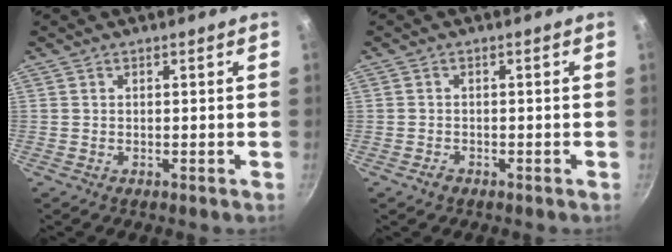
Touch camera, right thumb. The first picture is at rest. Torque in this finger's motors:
{"motor_torque": [0.33, -0.49, -0.24, 0.13, -0.02]}